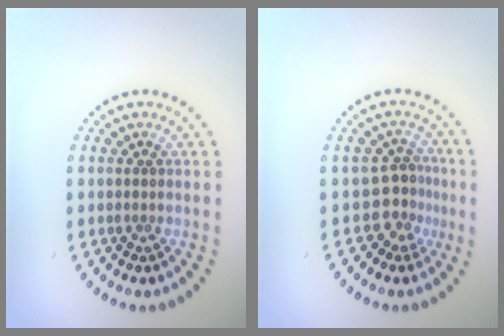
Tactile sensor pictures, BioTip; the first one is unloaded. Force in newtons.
{"total": 2.8, "press": 2.0, "slide": 2.0}